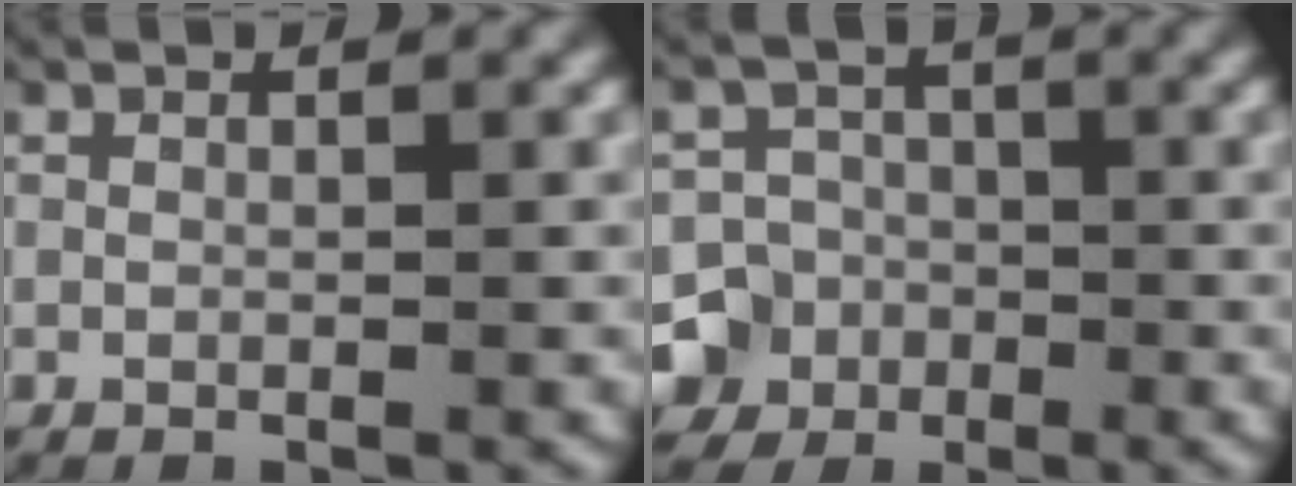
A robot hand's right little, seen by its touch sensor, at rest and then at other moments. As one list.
[{"total": 10.0, "force": [-4.1, 8.9, 2.1], "torque": [-0.066, -0.046, -0.071]}]